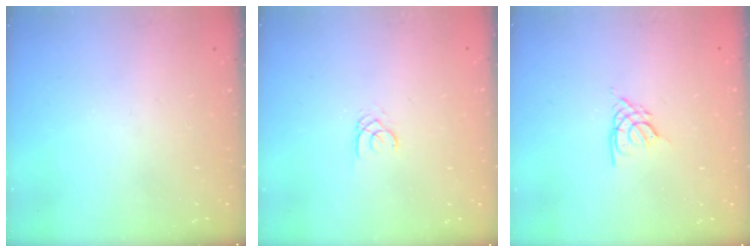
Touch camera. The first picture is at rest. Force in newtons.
{"total": 1.7, "press": 1.7, "slide": 0.2}
{"total": 2.6, "press": 2.6, "slide": 0.6}